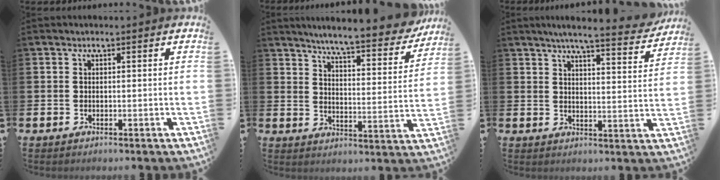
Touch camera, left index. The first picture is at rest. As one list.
[{"total": 5.6, "force": [5.1, 0.1, 2.2], "torque": [-0.040, -0.023, 0.088]}, {"total": 5.9, "force": [5.5, 0.0, 2.1], "torque": [-0.044, -0.032, 0.090]}]